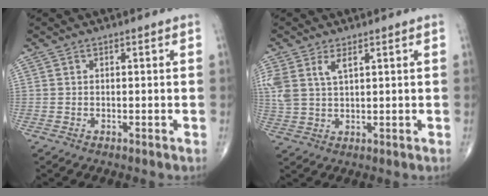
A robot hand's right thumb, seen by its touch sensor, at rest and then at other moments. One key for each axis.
{"total": 6.9, "fx": 3.1, "fy": 3.4, "fz": 5.1, "tx": -0.123, "ty": 0.000, "tz": 0.071}